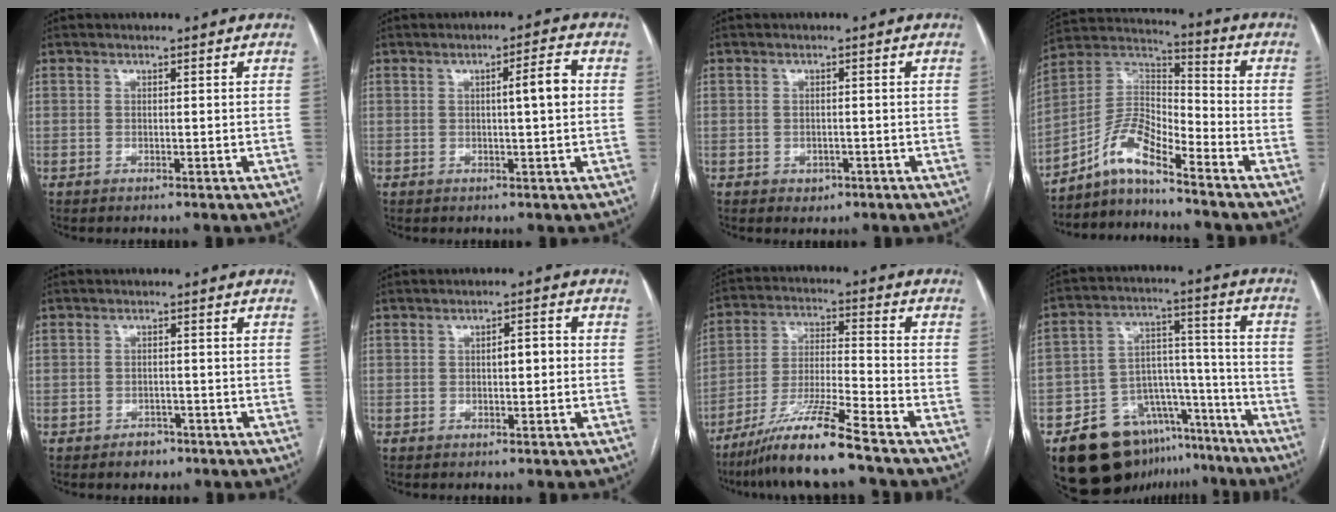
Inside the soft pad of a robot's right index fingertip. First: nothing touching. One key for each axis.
{"total": 4.4, "fx": 0.4, "fy": 0.0, "fz": 4.4, "tx": -0.064, "ty": 0.006, "tz": 0.005}
{"total": 1.7, "fx": -0.8, "fy": 1.3, "fz": 0.6, "tx": -0.006, "ty": 0.004, "tz": -0.005}
{"total": 9.1, "fx": -7.0, "fy": 2.1, "fz": 5.4, "tx": -0.116, "ty": 0.030, "tz": -0.135}
{"total": 2.5, "fx": -1.6, "fy": 1.7, "fz": 0.6, "tx": -0.007, "ty": 0.005, "tz": -0.020}
{"total": 2.6, "fx": -0.1, "fy": 0.9, "fz": 2.4, "tx": -0.035, "ty": 0.010, "tz": -0.001}
{"total": 11.9, "fx": -9.1, "fy": -0.7, "fz": 7.6, "tx": -0.148, "ty": -0.023, "tz": -0.169}
{"total": 17.6, "fx": -13.1, "fy": 10.4, "fz": 5.7, "tx": -0.061, "ty": 0.083, "tz": -0.189}